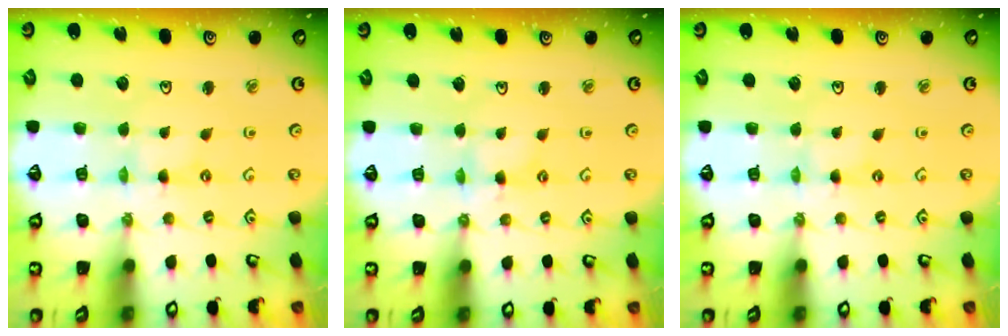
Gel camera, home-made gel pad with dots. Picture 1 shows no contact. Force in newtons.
{"total": 2.9, "press": 2.9, "slide": 0.4}
{"total": 0.0}